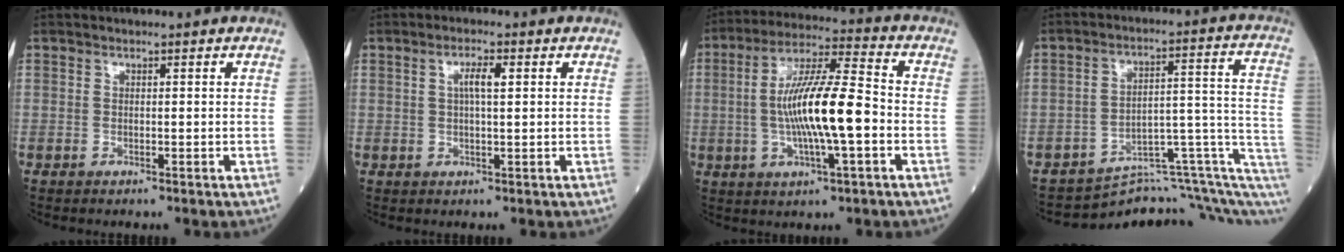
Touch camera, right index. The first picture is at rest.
{"total": 3.1, "force": [0.8, 0.4, 2.9], "torque": [-0.056, 0.003, 0.013]}
{"total": 13.6, "force": [-1.9, 1.6, 13.4], "torque": [-0.250, 0.007, -0.035]}
{"total": 13.7, "force": [-11.6, 1.3, 7.2], "torque": [-0.066, 0.080, -0.156]}